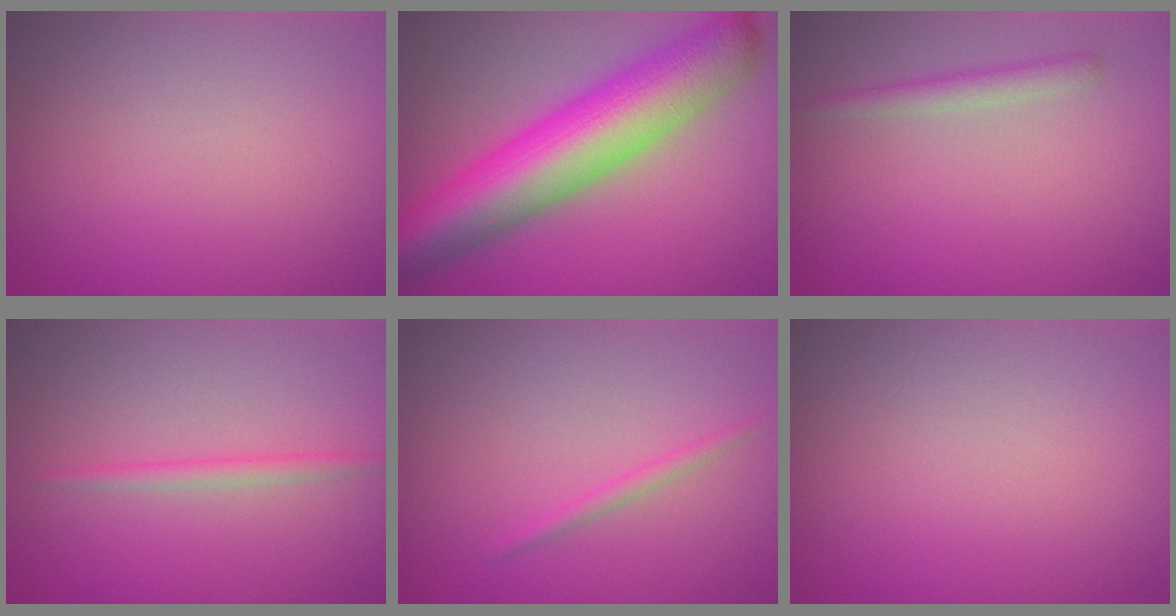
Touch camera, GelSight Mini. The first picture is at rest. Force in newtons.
{"total": 11.2, "press": 11.2, "slide": 0.3}
{"total": 1.5, "press": 1.5, "slide": 0.1}
{"total": 1.2, "press": 1.2, "slide": 0.1}
{"total": 1.0, "press": 1.0, "slide": 0.0}
{"total": 0.0}